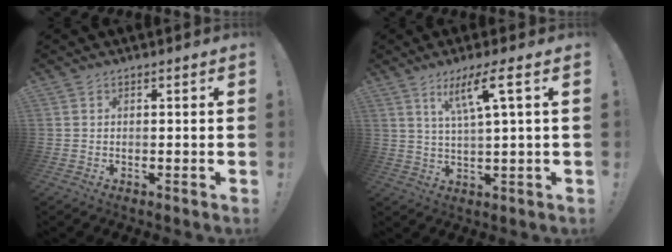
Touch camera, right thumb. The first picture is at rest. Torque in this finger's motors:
{"motor_torque": [0.03, 0.04, 0.21, 0.13, 0.05]}